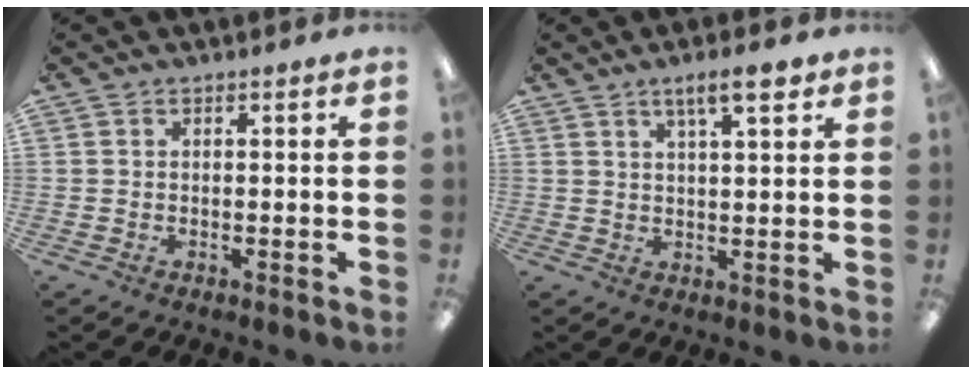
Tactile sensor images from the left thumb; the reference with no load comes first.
{"total": 6.3, "force": [4.0, 1.6, 4.6], "torque": [-0.067, -0.015, 0.061]}